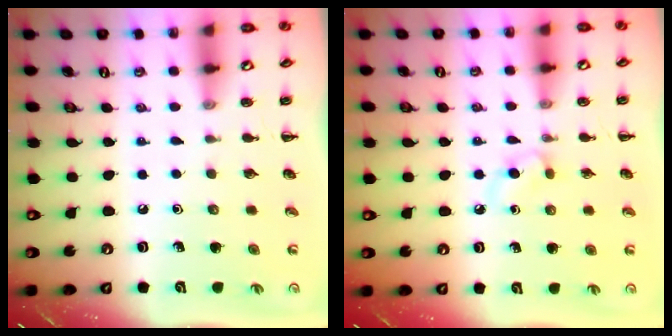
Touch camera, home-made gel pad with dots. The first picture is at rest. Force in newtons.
{"total": 2.9, "press": 2.7, "slide": 1.2}